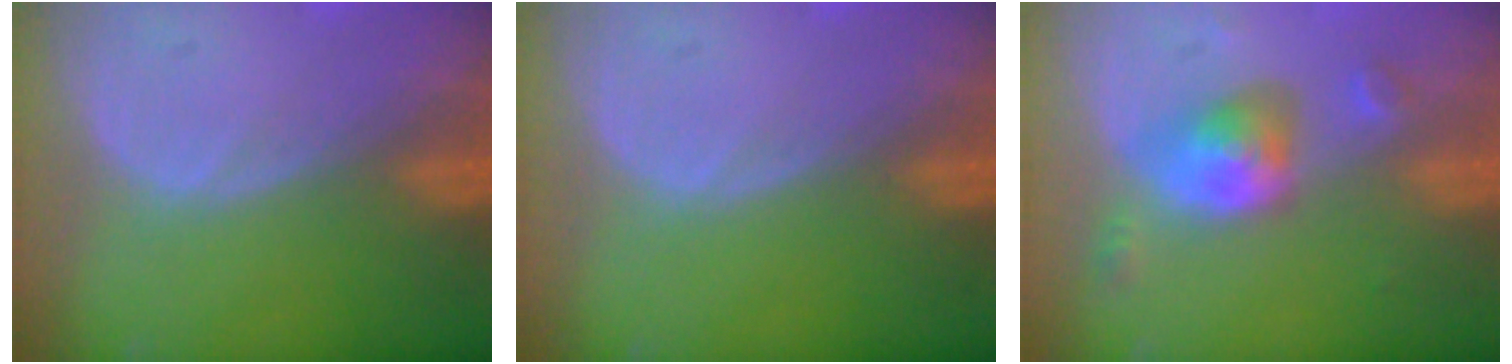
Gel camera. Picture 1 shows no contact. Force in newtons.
{"total": 0.0}
{"total": 5.7, "press": 5.4, "slide": 1.8}